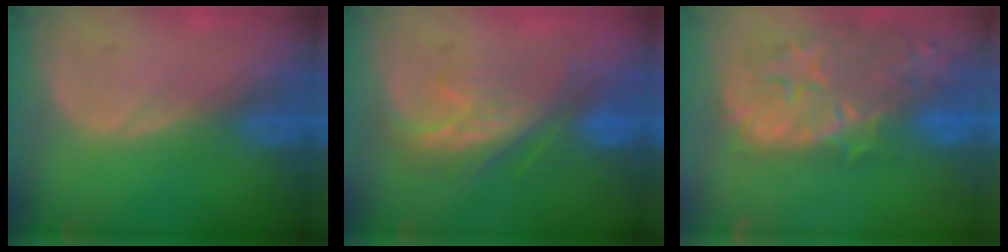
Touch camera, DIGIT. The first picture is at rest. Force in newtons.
{"total": 8.2, "press": 8.0, "slide": 1.6}
{"total": 14.6, "press": 11.8, "slide": 8.6}